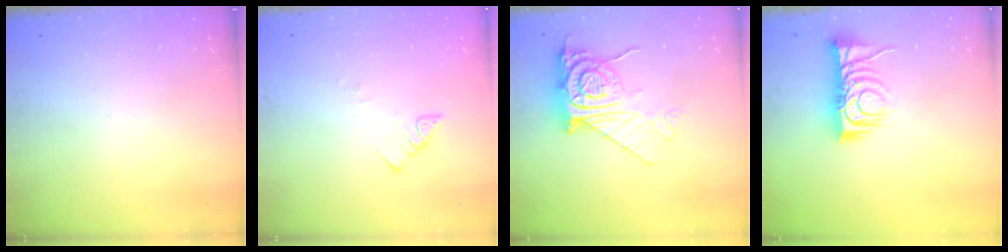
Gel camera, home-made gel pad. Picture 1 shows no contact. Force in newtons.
{"total": 3.6, "press": 3.6, "slide": 0.6}
{"total": 12.3, "press": 12.3, "slide": 1.2}
{"total": 10.0, "press": 10.0, "slide": 0.3}